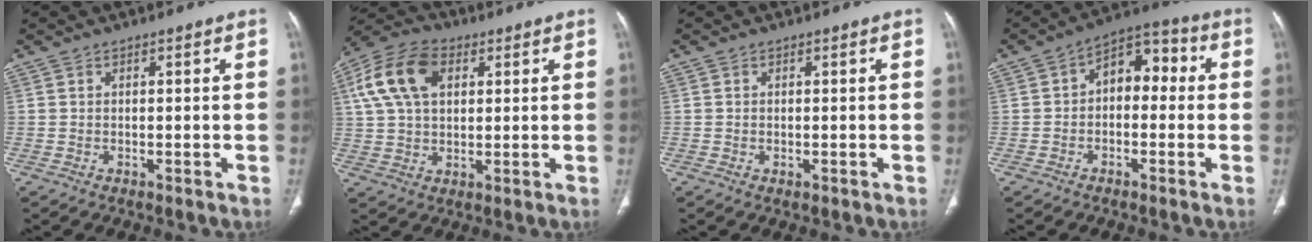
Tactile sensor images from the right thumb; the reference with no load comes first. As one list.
[{"total": 13.4, "force": [4.2, 8.5, 9.4], "torque": [-0.178, 0.014, 0.075]}, {"total": 0.6, "force": [-0.2, 0.3, 0.5], "torque": [-0.011, -0.003, -0.001]}, {"total": 8.7, "force": [0.1, 5.7, 6.6], "torque": [-0.064, 0.038, -0.014]}]